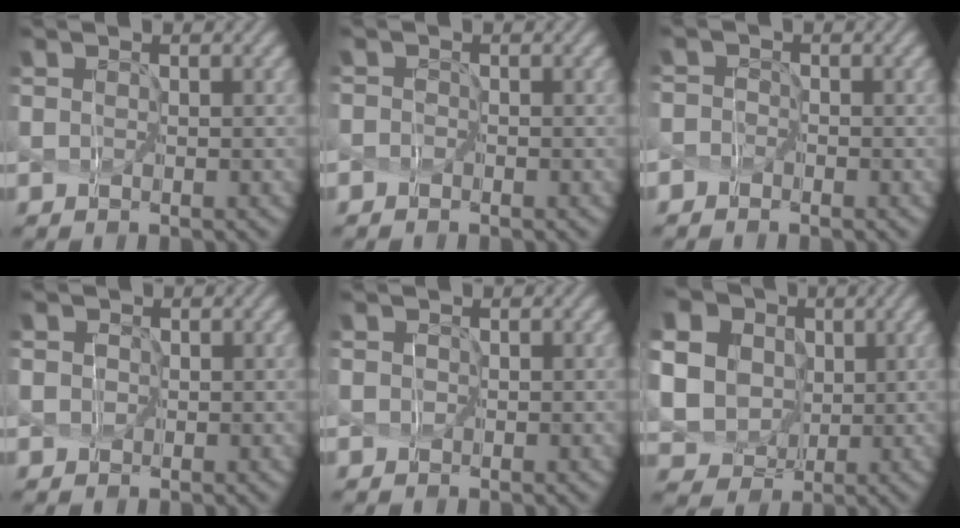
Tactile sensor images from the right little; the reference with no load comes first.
{"total": 0.7, "force": [-0.7, 0.0, -0.2], "torque": [0.002, 0.000, -0.006]}
{"total": 1.2, "force": [-1.1, 0.5, -0.1], "torque": [-0.001, 0.002, -0.013]}
{"total": 3.0, "force": [1.1, 2.5, 1.3], "torque": [-0.012, 0.031, -0.005]}
{"total": 0.8, "force": [0.2, 0.7, 0.3], "torque": [0.005, 0.008, -0.004]}
{"total": 14.2, "force": [3.3, 12.6, 5.5], "torque": [-0.203, 0.015, 0.063]}